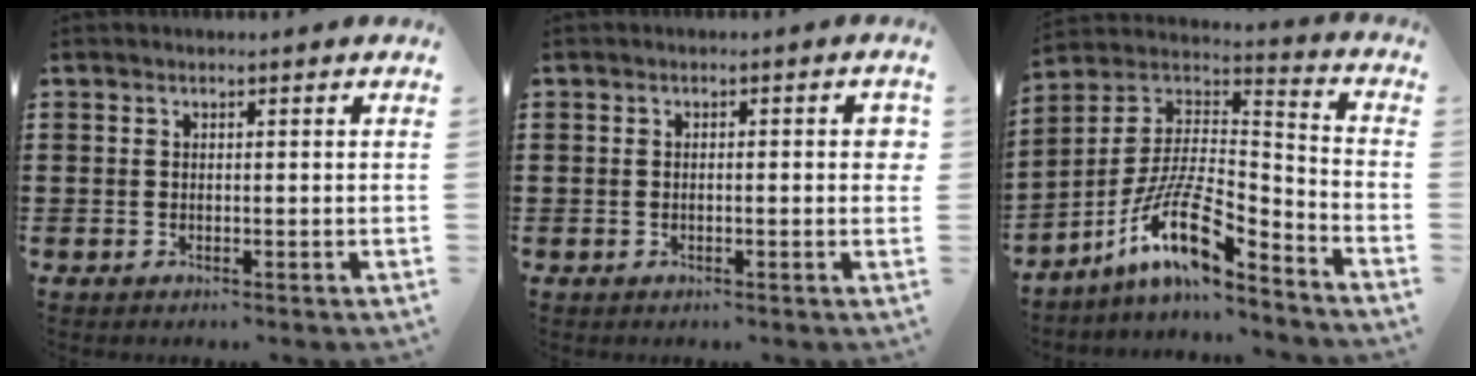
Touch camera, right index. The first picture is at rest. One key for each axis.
{"total": 1.9, "fx": -0.3, "fy": 0.2, "fz": 1.8, "tx": -0.030, "ty": -0.001, "tz": -0.005}
{"total": 13.2, "fx": -8.0, "fy": 3.7, "fz": 9.8, "tx": -0.200, "ty": 0.004, "tz": -0.155}